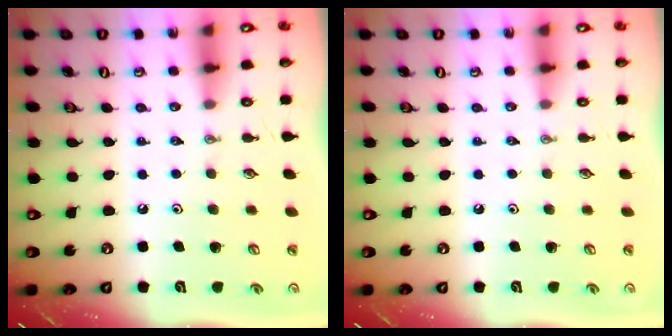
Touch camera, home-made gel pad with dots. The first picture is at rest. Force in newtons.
{"total": 0.0}